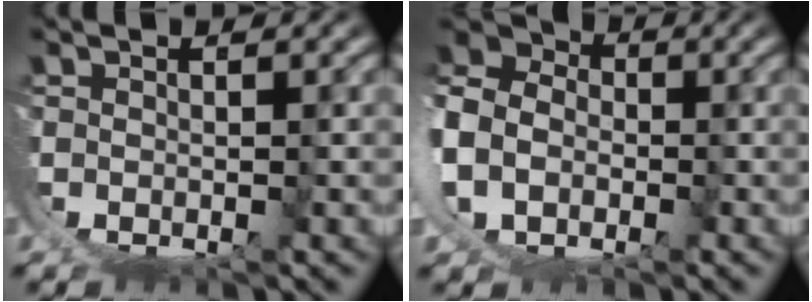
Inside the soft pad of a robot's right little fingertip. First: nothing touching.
{"total": 8.9, "force": [3.7, 6.8, 4.5], "torque": [-0.119, -0.001, 0.052]}